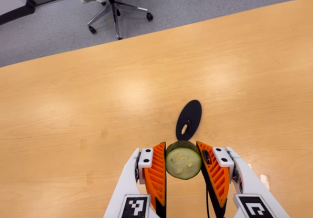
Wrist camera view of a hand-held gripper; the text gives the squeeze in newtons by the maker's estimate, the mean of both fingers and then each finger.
{"total": 9.1, "left": 7.9, "right": 10.3}